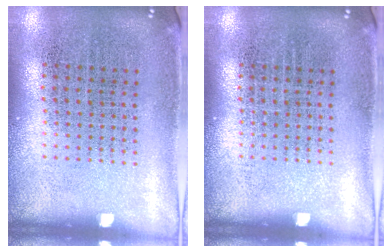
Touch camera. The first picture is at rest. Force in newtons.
{"total": 0.0}